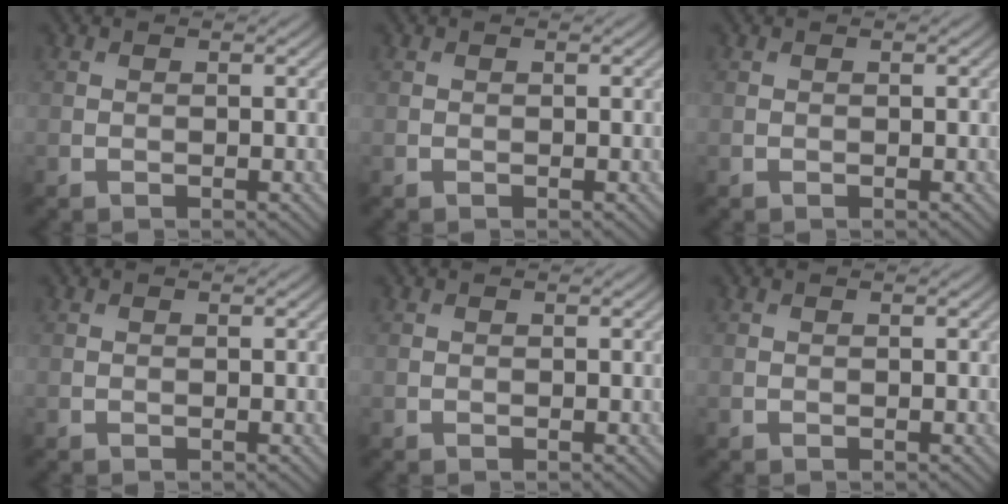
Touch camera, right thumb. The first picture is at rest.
{"total": 0.0}
{"total": 0.0}
{"total": 0.0}
{"total": 0.0}
{"total": 0.0}